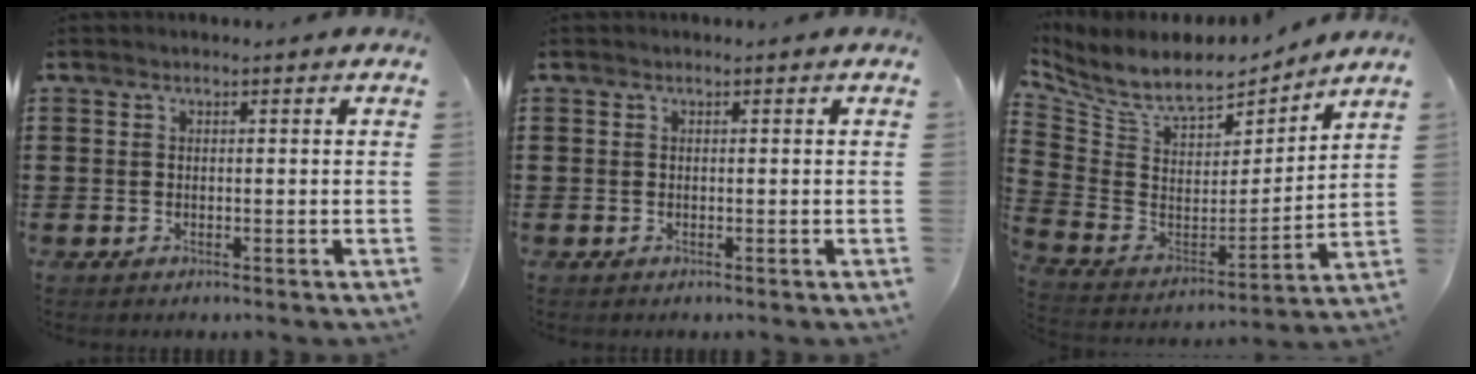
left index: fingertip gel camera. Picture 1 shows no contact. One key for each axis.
{"total": 0.0}
{"total": 8.7, "fx": 7.3, "fy": 2.7, "fz": 3.9, "tx": -0.112, "ty": -0.048, "tz": 0.127}